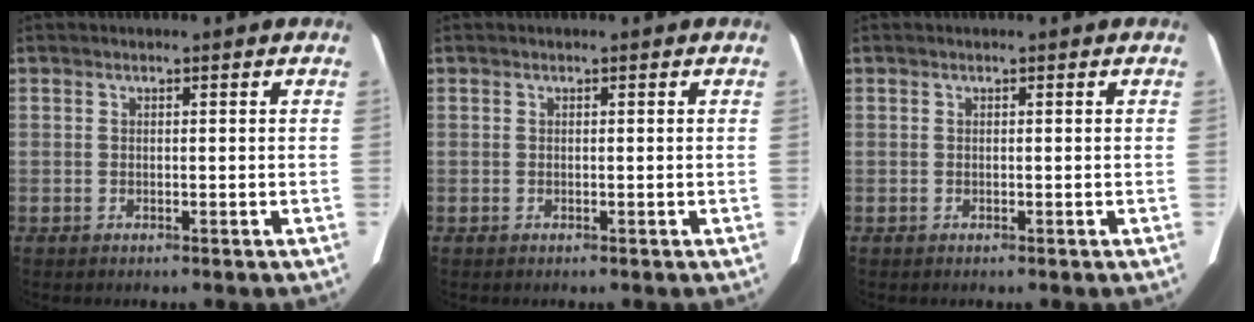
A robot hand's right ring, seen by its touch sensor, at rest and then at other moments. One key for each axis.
{"total": 0.0}
{"total": 0.0}